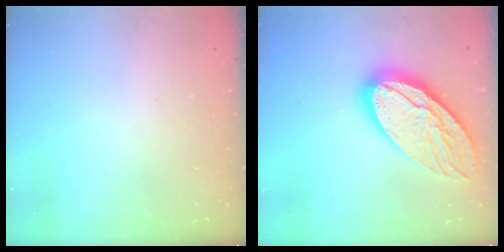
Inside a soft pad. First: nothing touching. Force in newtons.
{"total": 23.7, "press": 23.6, "slide": 2.1}